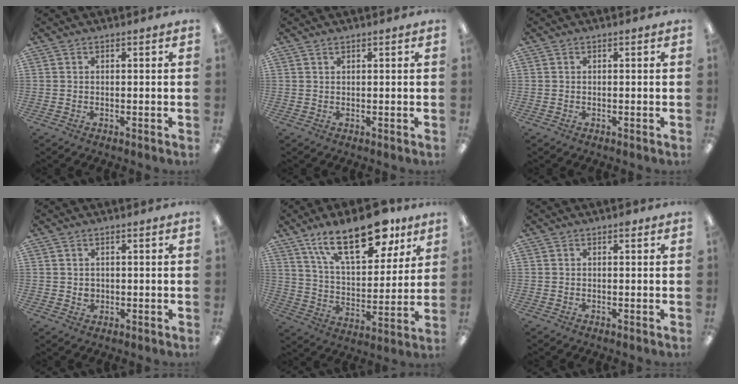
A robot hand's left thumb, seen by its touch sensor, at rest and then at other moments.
{"total": 0.8, "force": [0.6, 0.2, 0.4], "torque": [-0.008, 0.001, 0.011]}
{"total": 0.0}
{"total": 1.7, "force": [0.5, 1.5, 0.6], "torque": [-0.005, 0.001, 0.006]}
{"total": 22.1, "force": [13.6, 9.8, 14.4], "torque": [-0.227, -0.059, 0.229]}
{"total": 0.8, "force": [0.6, 0.4, 0.5], "torque": [-0.003, 0.000, 0.008]}